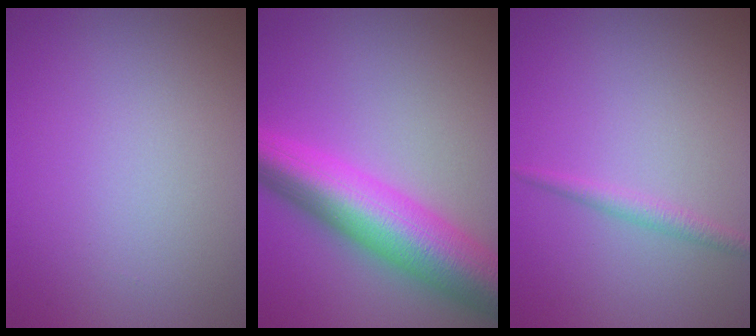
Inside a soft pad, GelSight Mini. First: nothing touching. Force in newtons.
{"total": 10.2, "press": 10.2, "slide": 0.3}
{"total": 1.4, "press": 1.4, "slide": 0.1}